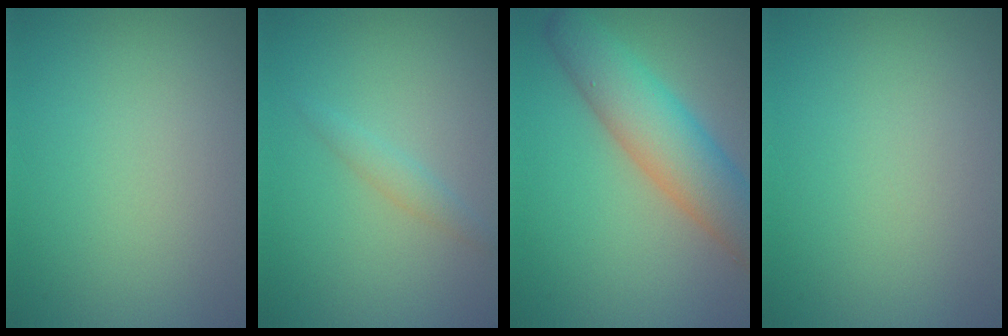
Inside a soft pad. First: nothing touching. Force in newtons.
{"total": 1.2, "press": 1.2, "slide": 0.0}
{"total": 6.9, "press": 6.8, "slide": 0.3}
{"total": 0.0}